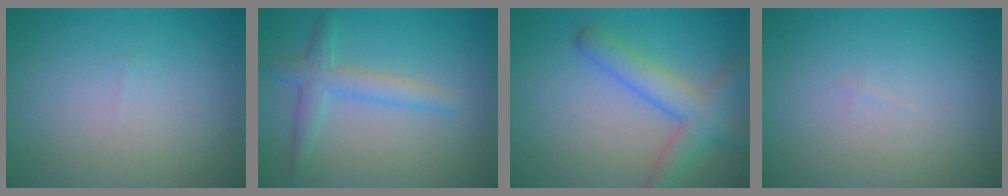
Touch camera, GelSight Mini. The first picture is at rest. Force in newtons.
{"total": 3.0, "press": 3.0, "slide": 0.0}
{"total": 4.9, "press": 4.9, "slide": 0.3}
{"total": 0.0}